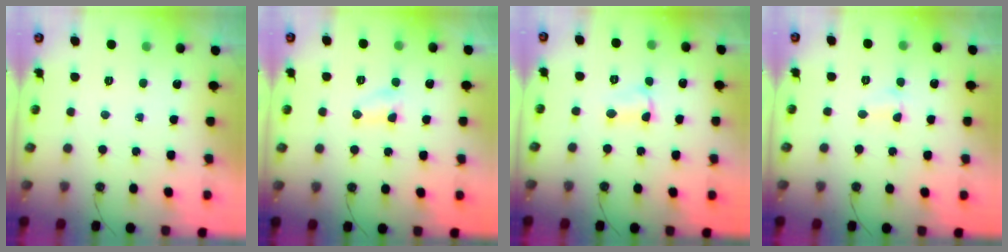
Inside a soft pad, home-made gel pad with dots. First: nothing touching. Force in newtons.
{"total": 3.0, "press": 3.0, "slide": 0.3}
{"total": 3.4, "press": 3.3, "slide": 0.4}
{"total": 3.2, "press": 3.1, "slide": 0.7}